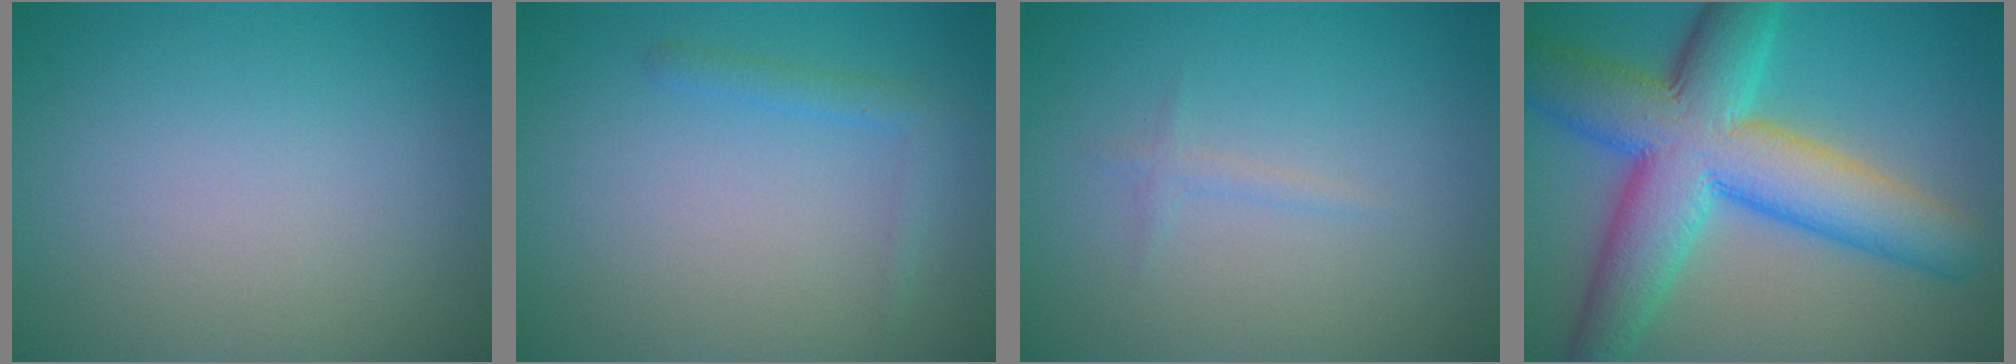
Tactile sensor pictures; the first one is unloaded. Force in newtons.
{"total": 1.5, "press": 1.5, "slide": 0.1}
{"total": 0.8, "press": 0.8, "slide": 0.0}
{"total": 12.0, "press": 12.0, "slide": 0.2}